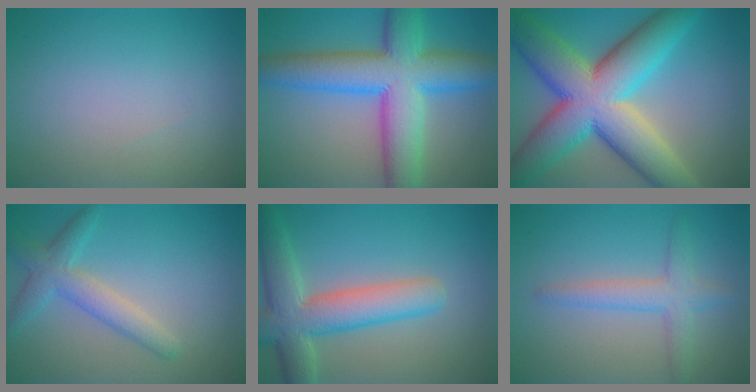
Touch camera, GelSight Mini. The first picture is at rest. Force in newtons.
{"total": 11.0, "press": 11.0, "slide": 0.2}
{"total": 14.5, "press": 14.5, "slide": 0.9}
{"total": 3.5, "press": 3.5, "slide": 0.1}
{"total": 7.1, "press": 7.1, "slide": 0.5}
{"total": 3.2, "press": 3.2, "slide": 0.1}